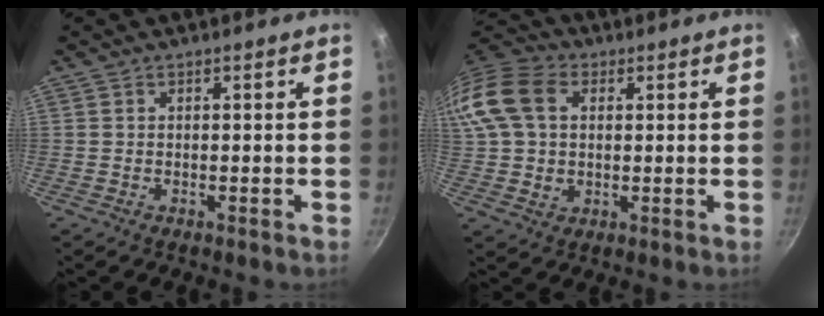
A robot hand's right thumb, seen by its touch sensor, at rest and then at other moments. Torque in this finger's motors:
{"motor_torque": [-0.92, 1.50, 0.38, -0.26, 0.20]}